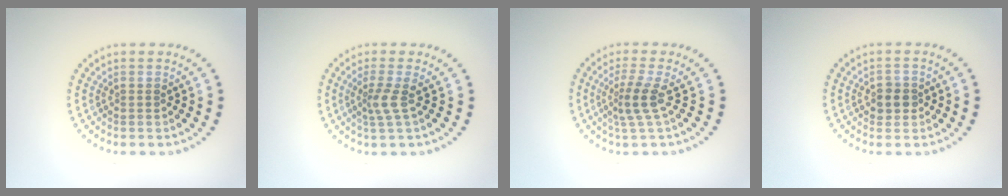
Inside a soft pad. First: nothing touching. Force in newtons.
{"total": 2.0, "press": 1.3, "slide": 1.5}
{"total": 2.6, "press": 1.8, "slide": 1.8}
{"total": 1.8, "press": 1.7, "slide": 0.6}